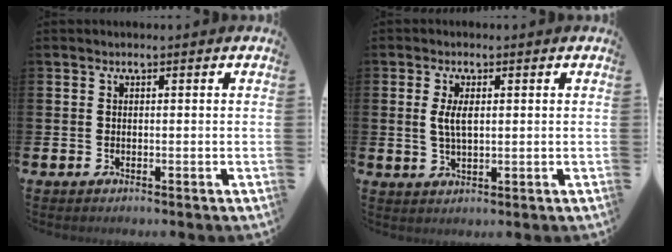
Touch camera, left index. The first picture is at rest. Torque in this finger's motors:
{"motor_torque": [0.67, 0.21, 0.28, 0.14]}